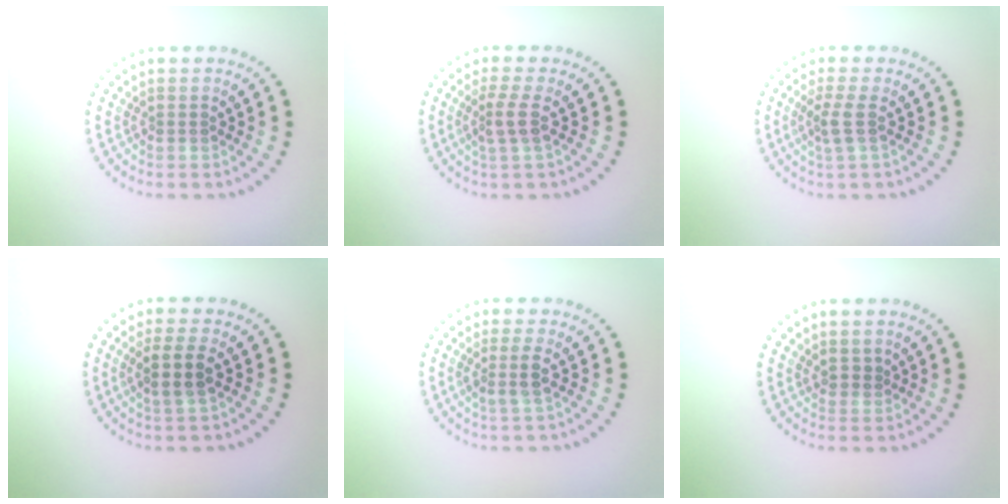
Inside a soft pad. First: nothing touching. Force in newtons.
{"total": 2.2, "press": 1.7, "slide": 1.4}
{"total": 2.1, "press": 1.6, "slide": 1.3}
{"total": 2.8, "press": 2.5, "slide": 1.2}
{"total": 1.9, "press": 1.6, "slide": 1.0}
{"total": 0.9, "press": 0.6, "slide": 0.7}